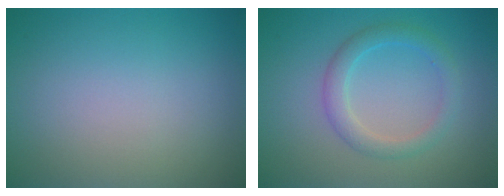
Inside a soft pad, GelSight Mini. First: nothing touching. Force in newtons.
{"total": 2.6, "press": 2.6, "slide": 0.1}